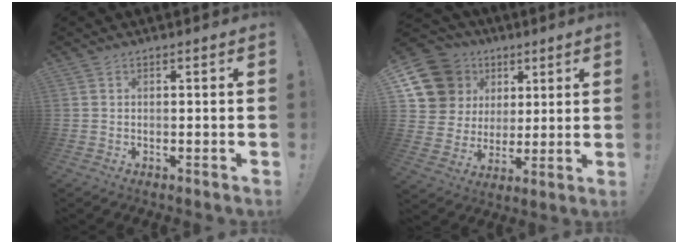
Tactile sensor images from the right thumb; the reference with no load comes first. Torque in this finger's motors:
{"motor_torque": [-0.32, 0.61, -0.24, 0.48, 0.05]}